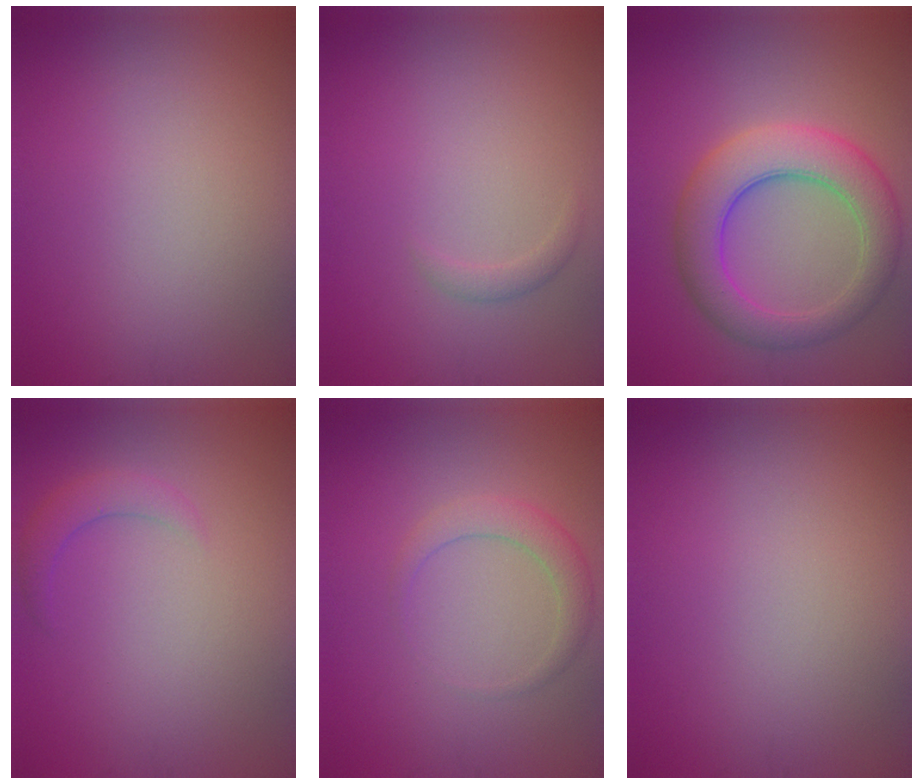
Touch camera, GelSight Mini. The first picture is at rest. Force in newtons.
{"total": 0.9, "press": 0.9, "slide": 0.1}
{"total": 6.8, "press": 6.8, "slide": 0.2}
{"total": 2.0, "press": 2.0, "slide": 0.2}
{"total": 2.3, "press": 2.3, "slide": 0.1}
{"total": 0.0}